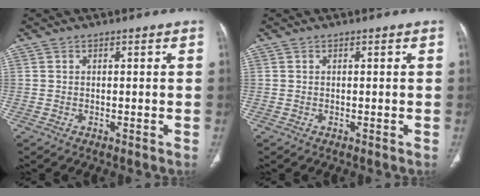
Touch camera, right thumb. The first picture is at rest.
{"total": 0.0}